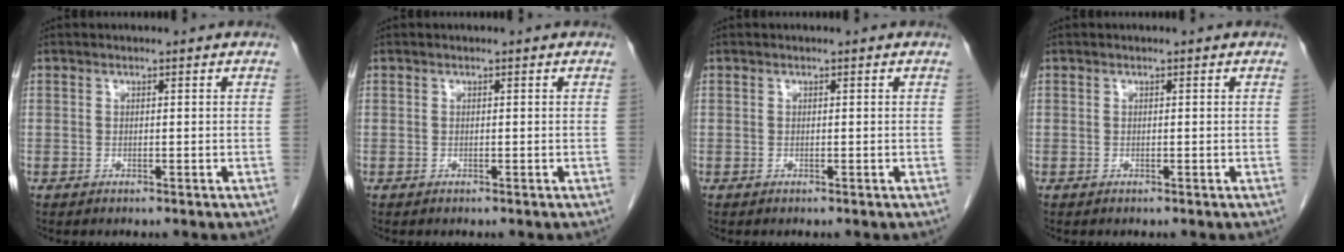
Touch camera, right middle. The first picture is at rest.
{"total": 0.0}
{"total": 0.0}
{"total": 0.0}